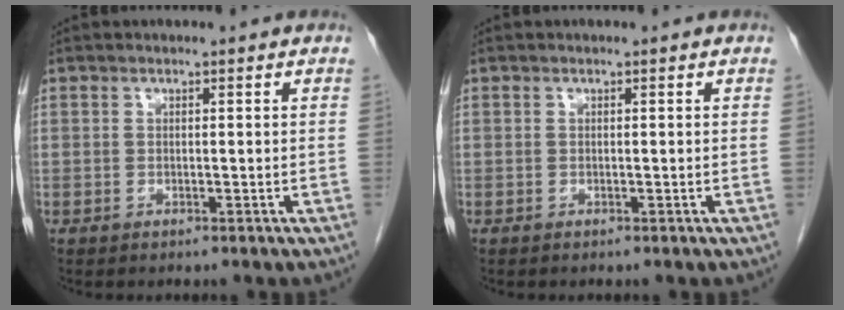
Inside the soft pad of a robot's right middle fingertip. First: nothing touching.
{"total": 0.0}